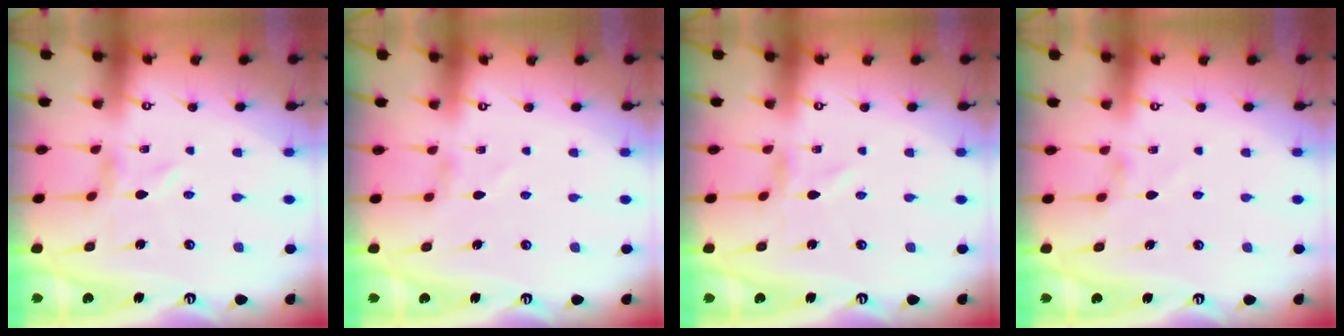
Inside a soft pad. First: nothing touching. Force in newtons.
{"total": 2.5, "press": 2.5, "slide": 0.4}
{"total": 0.7, "press": 0.7, "slide": 0.1}
{"total": 1.9, "press": 1.9, "slide": 0.4}